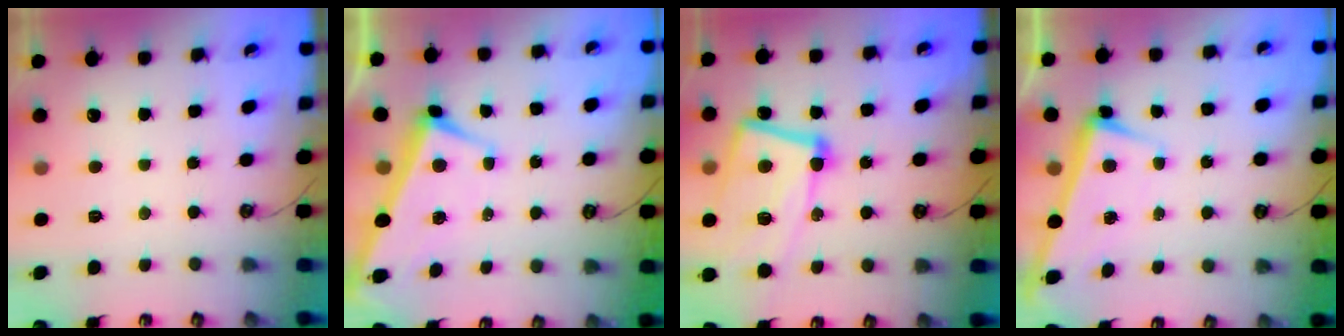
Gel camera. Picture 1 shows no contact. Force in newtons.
{"total": 3.0, "press": 2.9, "slide": 0.9}
{"total": 20.6, "press": 20.4, "slide": 2.6}
{"total": 2.7, "press": 2.6, "slide": 0.7}